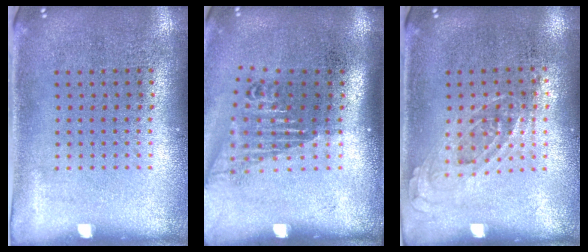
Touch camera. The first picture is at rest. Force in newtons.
{"total": 1.7, "press": 1.3, "slide": 1.2}
{"total": 0.8, "press": 0.8, "slide": 0.3}